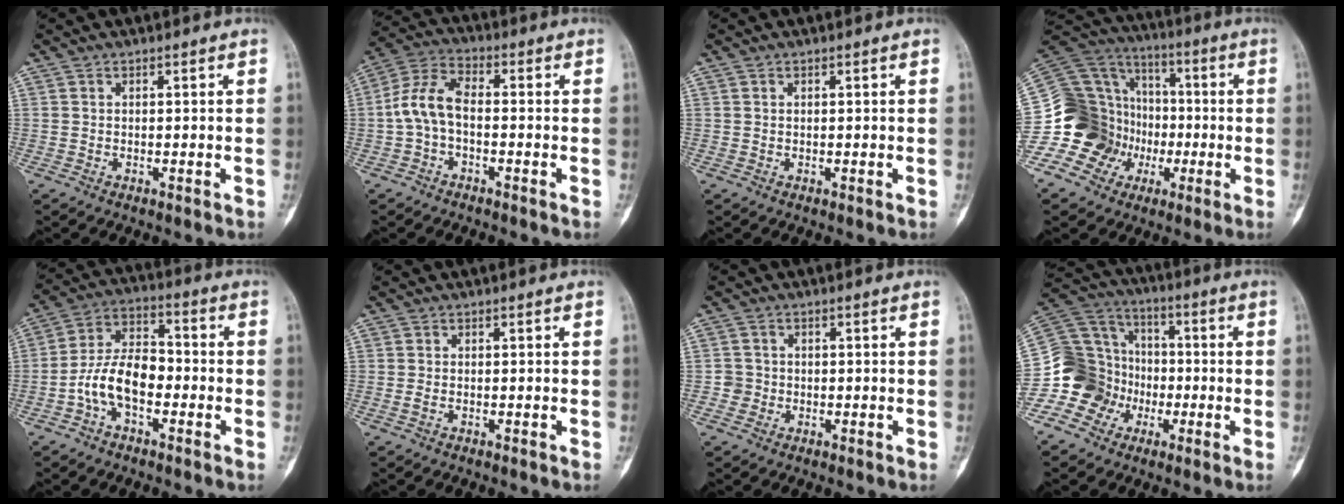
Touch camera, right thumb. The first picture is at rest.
{"total": 7.8, "force": [-1.2, 4.3, 6.4], "torque": [-0.131, 0.030, -0.034]}
{"total": 0.0}
{"total": 20.1, "force": [-5.5, 17.4, 8.5], "torque": [-0.142, 0.075, -0.096]}
{"total": 10.6, "force": [-3.2, 6.0, 8.1], "torque": [-0.146, 0.042, -0.068]}
{"total": 0.6, "force": [-0.2, 0.3, 0.5], "torque": [-0.017, -0.002, -0.003]}
{"total": 2.1, "force": [-0.4, 2.1, 0.0], "torque": [0.015, 0.009, -0.012]}
{"total": 15.0, "force": [-5.5, 13.3, 4.1], "torque": [-0.062, 0.078, -0.100]}